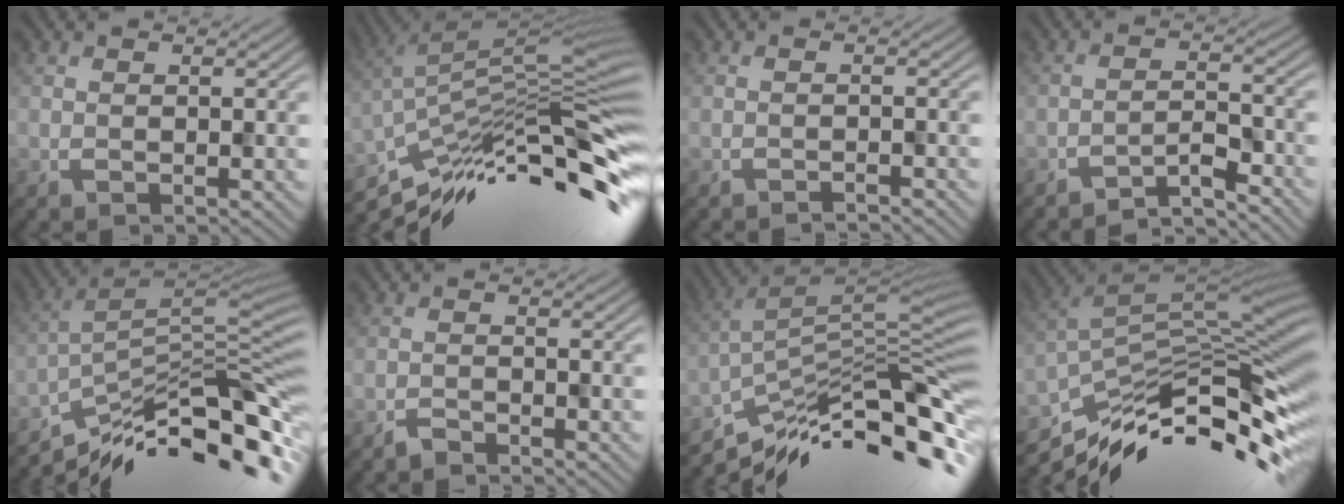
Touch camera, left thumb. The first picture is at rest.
{"total": 15.1, "force": [-7.8, 3.2, 12.5], "torque": [-0.233, 0.019, -0.139]}
{"total": 1.2, "force": [-1.1, 0.0, 0.4], "torque": [-0.005, 0.003, -0.023]}
{"total": 4.5, "force": [-4.0, 0.5, 1.9], "torque": [-0.033, 0.012, -0.076]}
{"total": 14.1, "force": [-8.6, 4.0, 10.4], "torque": [-0.194, 0.009, -0.148]}
{"total": 1.3, "force": [-1.2, 0.2, 0.3], "torque": [-0.007, 0.003, -0.030]}
{"total": 14.7, "force": [-7.9, 4.6, 11.5], "torque": [-0.230, 0.001, -0.138]}
{"total": 14.2, "force": [-8.1, 4.0, 10.9], "torque": [-0.232, 0.000, -0.135]}